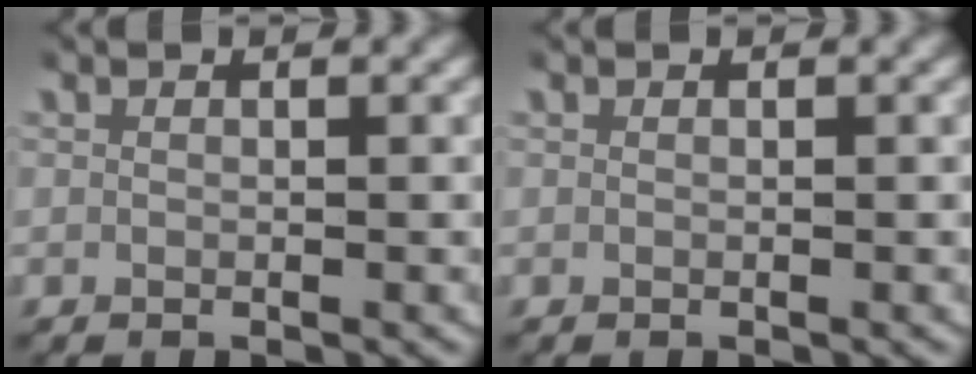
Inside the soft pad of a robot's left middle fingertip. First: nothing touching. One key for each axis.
{"total": 0.0}